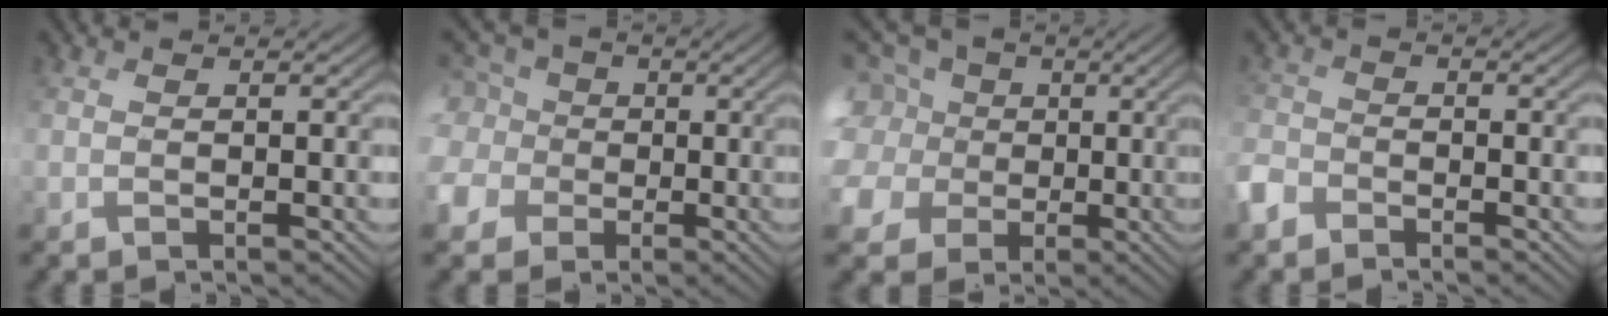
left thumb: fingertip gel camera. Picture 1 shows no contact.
{"total": 8.6, "force": [-0.9, 7.7, 3.7], "torque": [-0.135, -0.001, -0.034]}
{"total": 13.7, "force": [1.0, 11.9, 6.7], "torque": [-0.242, 0.019, -0.004]}
{"total": 3.4, "force": [-2.5, 2.0, 1.0], "torque": [-0.031, -0.004, -0.068]}